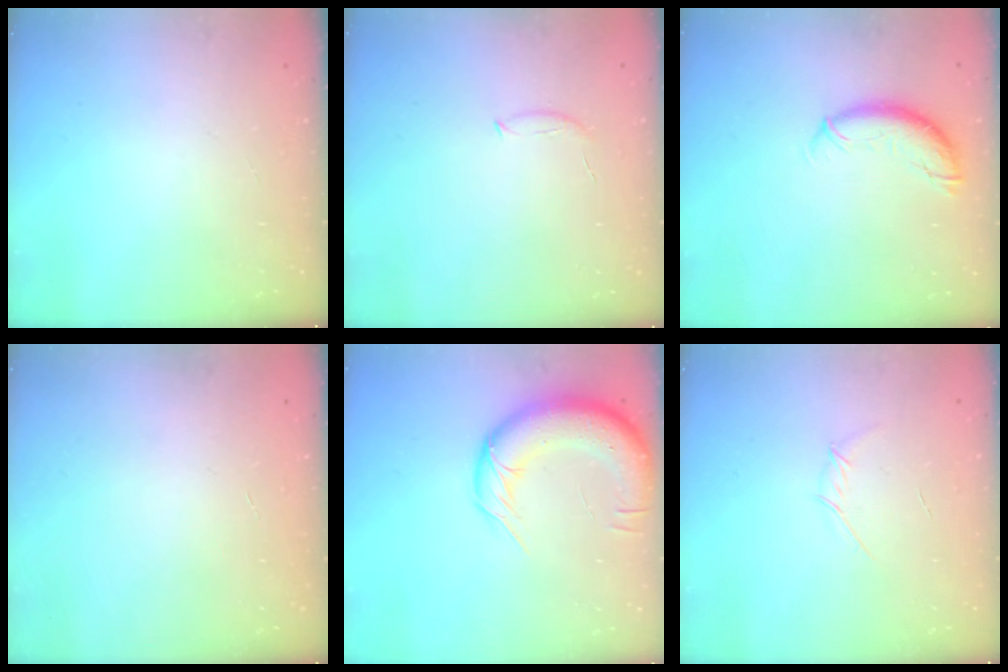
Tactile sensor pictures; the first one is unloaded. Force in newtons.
{"total": 5.8, "press": 5.7, "slide": 1.4}
{"total": 9.4, "press": 9.4, "slide": 0.8}
{"total": 0.0}
{"total": 15.9, "press": 15.5, "slide": 3.7}
{"total": 3.0, "press": 2.9, "slide": 0.6}